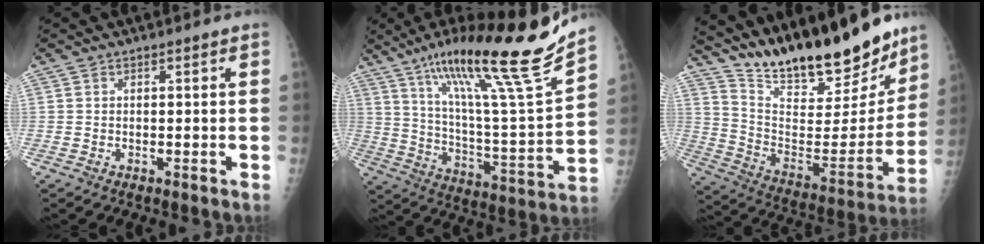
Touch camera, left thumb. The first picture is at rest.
{"total": 25.8, "force": [18.7, 1.5, 17.7], "torque": [-0.258, -0.083, 0.311]}
{"total": 25.3, "force": [20.9, 6.9, 12.5], "torque": [-0.163, -0.105, 0.336]}